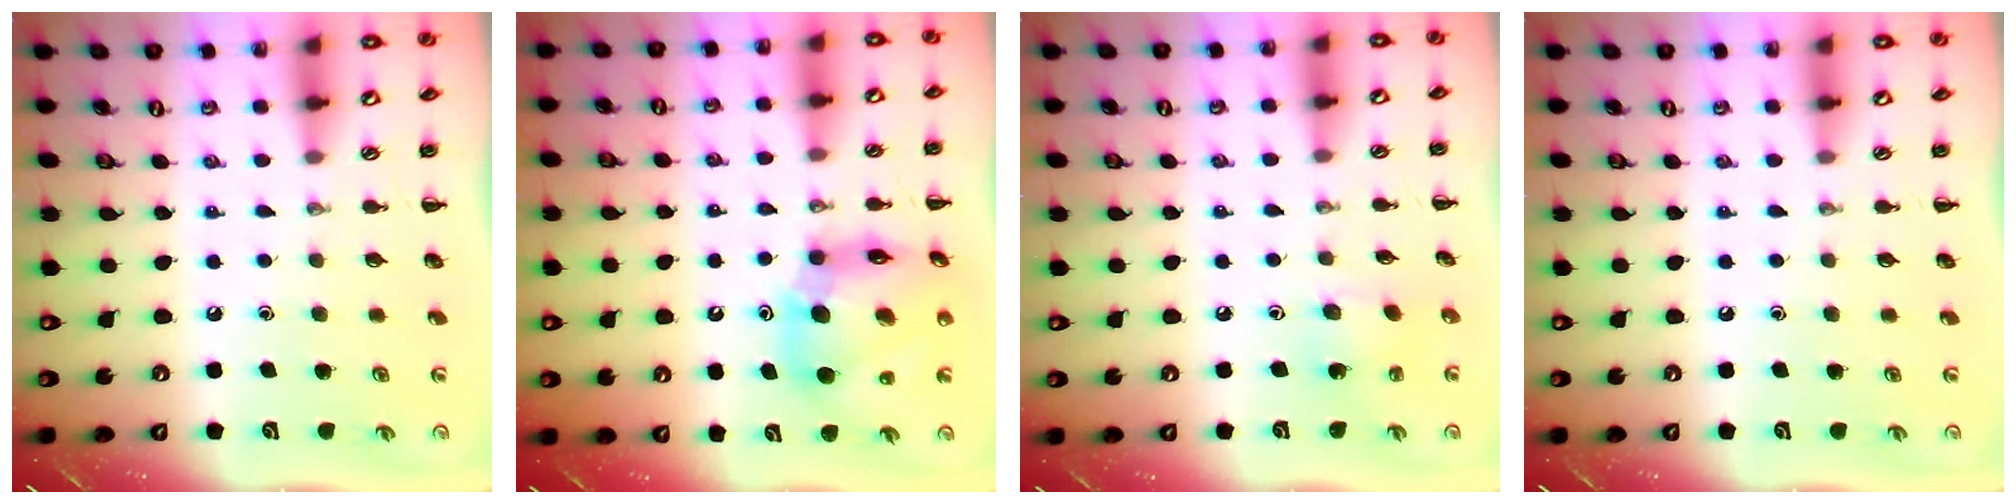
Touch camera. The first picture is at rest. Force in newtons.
{"total": 13.7, "press": 13.1, "slide": 3.9}
{"total": 3.7, "press": 3.5, "slide": 1.2}
{"total": 0.0}